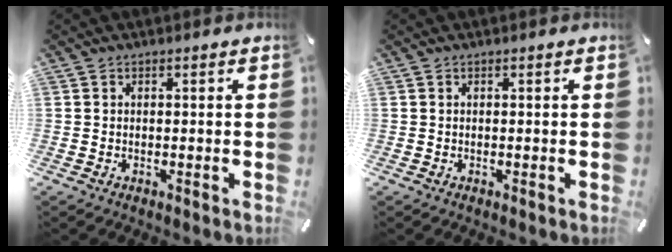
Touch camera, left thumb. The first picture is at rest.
{"total": 0.0}